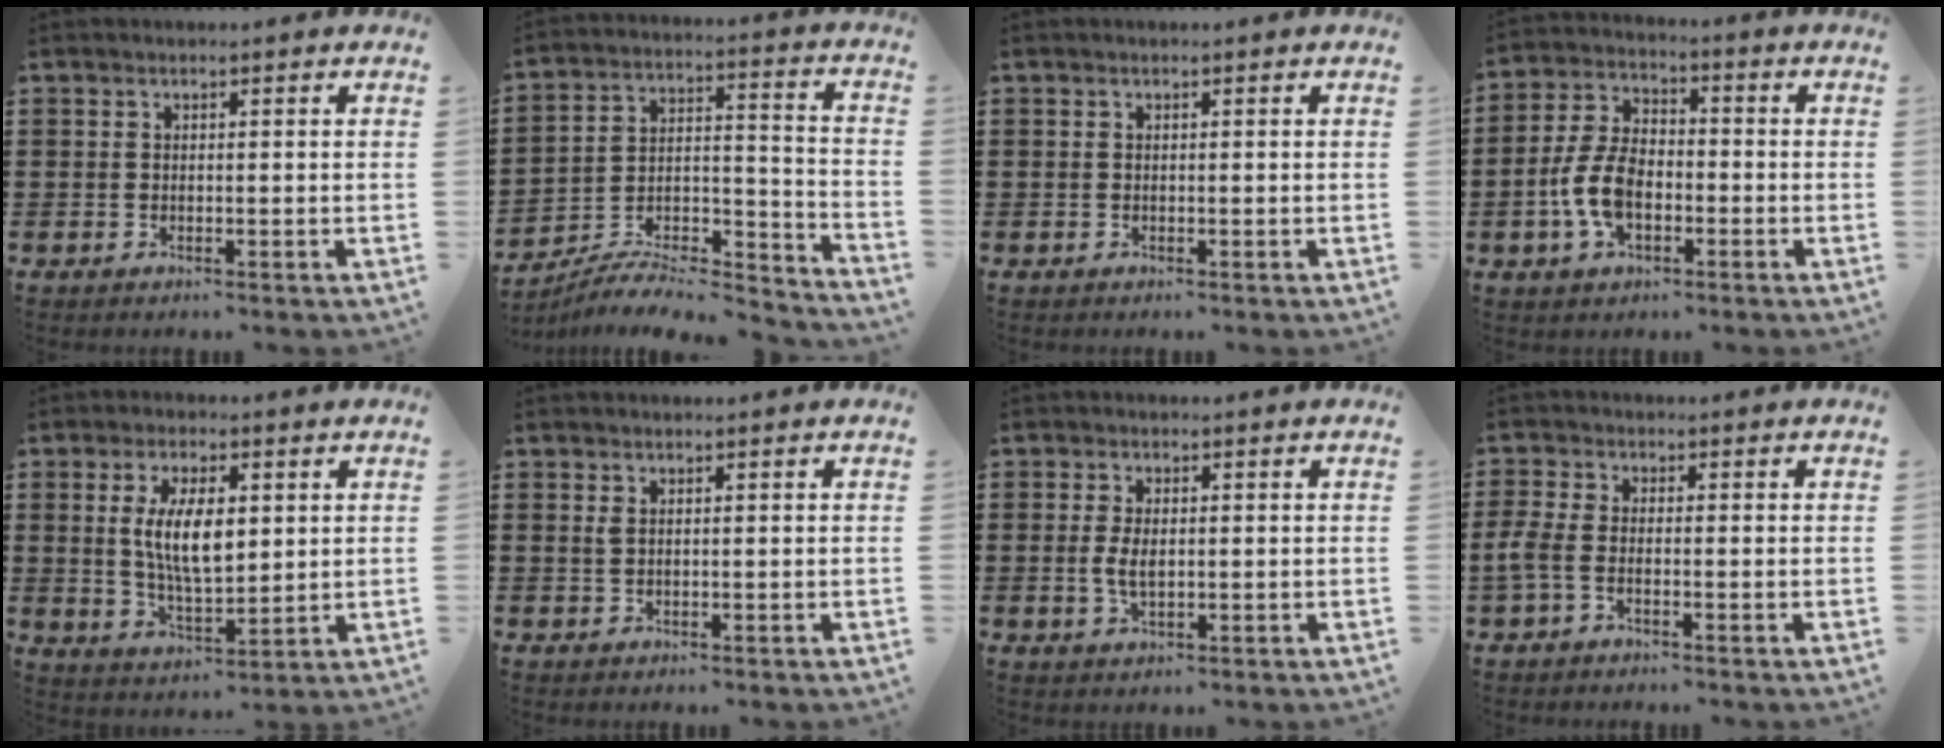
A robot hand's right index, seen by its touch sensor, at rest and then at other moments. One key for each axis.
{"total": 7.4, "fx": -6.7, "fy": 1.8, "fz": 2.4, "tx": -0.033, "ty": 0.008, "tz": -0.131}
{"total": 0.0}
{"total": 8.2, "fx": -2.0, "fy": 5.0, "fz": 6.2, "tx": -0.157, "ty": 0.001, "tz": -0.045}
{"total": 8.7, "fx": 1.5, "fy": 3.7, "fz": 7.7, "tx": -0.151, "ty": 0.004, "tz": 0.023}
{"total": 1.0, "fx": 0.5, "fy": 0.4, "fz": 0.8, "tx": -0.018, "ty": 0.004, "tz": 0.008}
{"total": 3.3, "fx": 0.1, "fy": 1.6, "fz": 2.9, "tx": -0.065, "ty": 0.002, "tz": -0.001}
{"total": 2.7, "fx": -1.2, "fy": 1.0, "fz": 2.2, "tx": -0.067, "ty": -0.009, "tz": -0.030}